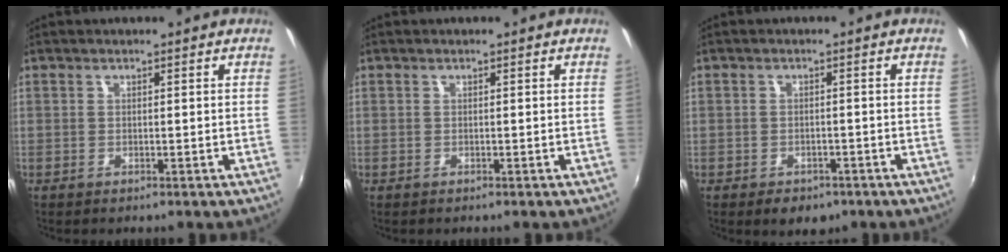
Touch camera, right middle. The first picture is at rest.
{"total": 0.0}
{"total": 4.0, "force": [-2.3, 2.9, 1.5], "torque": [-0.025, 0.002, -0.024]}